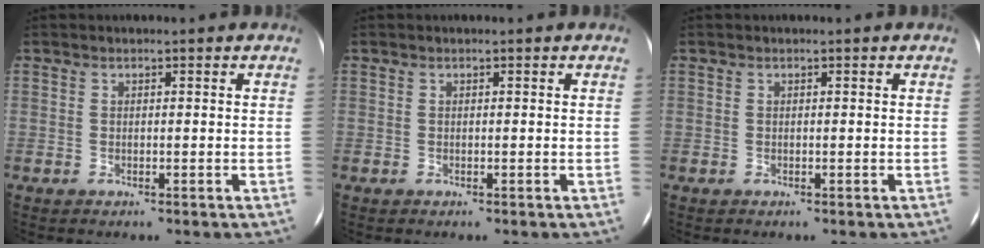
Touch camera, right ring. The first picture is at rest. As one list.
[{"total": 0.0}, {"total": 0.0}]